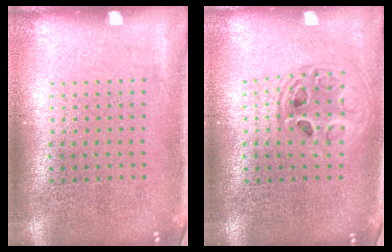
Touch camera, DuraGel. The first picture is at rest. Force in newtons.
{"total": 1.4, "press": 1.2, "slide": 0.7}